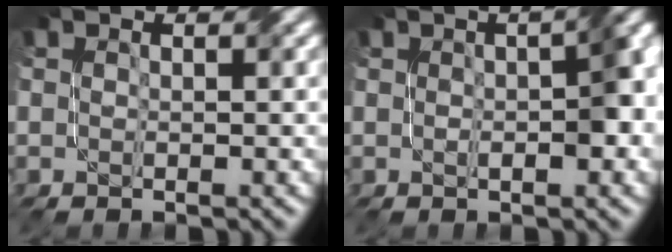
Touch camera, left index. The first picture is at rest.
{"total": 5.1, "force": [0.2, 1.6, 4.8], "torque": [-0.059, 0.011, 0.002]}